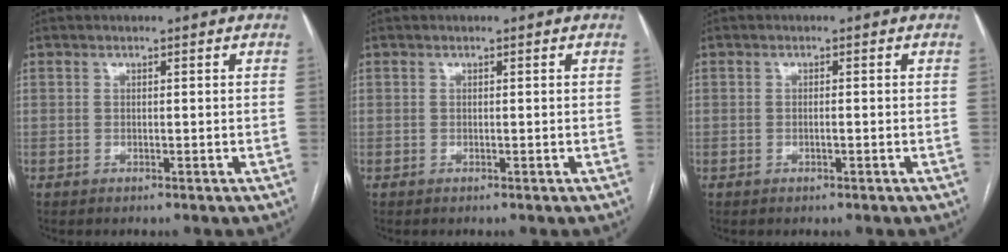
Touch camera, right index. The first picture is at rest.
{"total": 0.0}
{"total": 0.7, "force": [-0.2, 0.1, 0.7], "torque": [-0.014, 0.000, -0.001]}